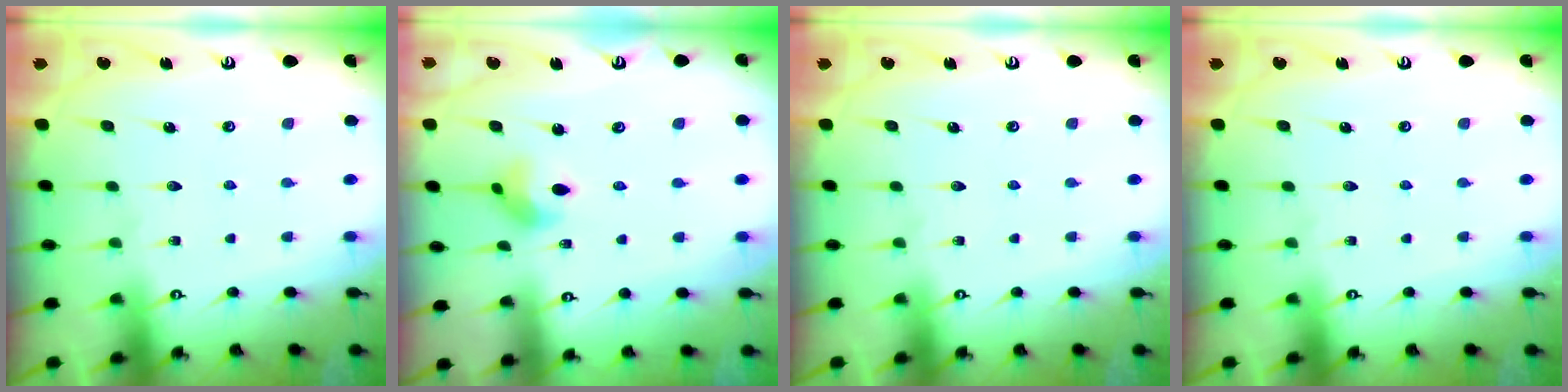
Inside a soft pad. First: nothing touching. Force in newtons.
{"total": 6.4, "press": 6.3, "slide": 0.6}
{"total": 0.0}
{"total": 0.0}